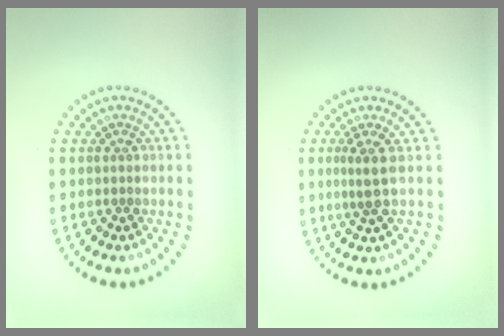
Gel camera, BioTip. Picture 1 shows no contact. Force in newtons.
{"total": 2.3, "press": 1.5, "slide": 1.7}